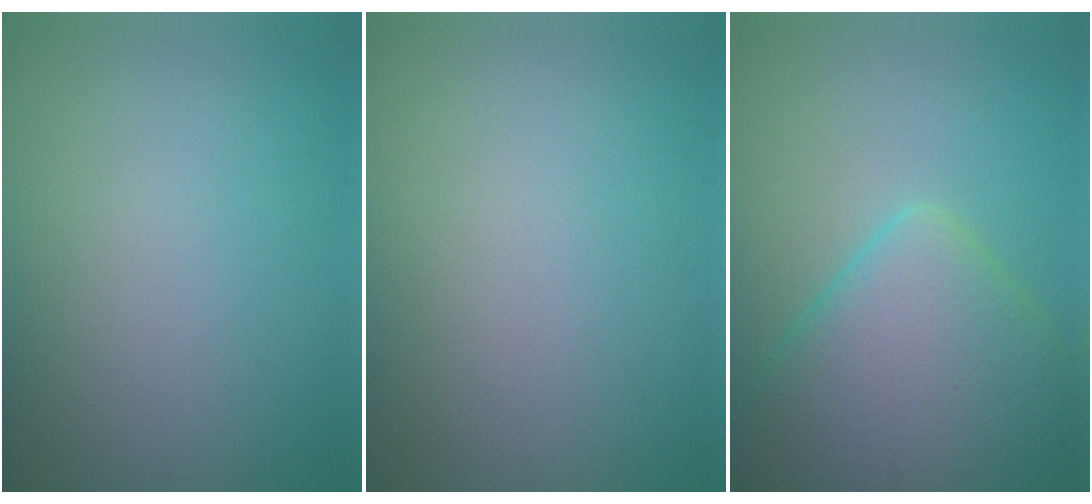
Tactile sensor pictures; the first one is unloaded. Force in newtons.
{"total": 0.0}
{"total": 9.6, "press": 9.6, "slide": 0.5}